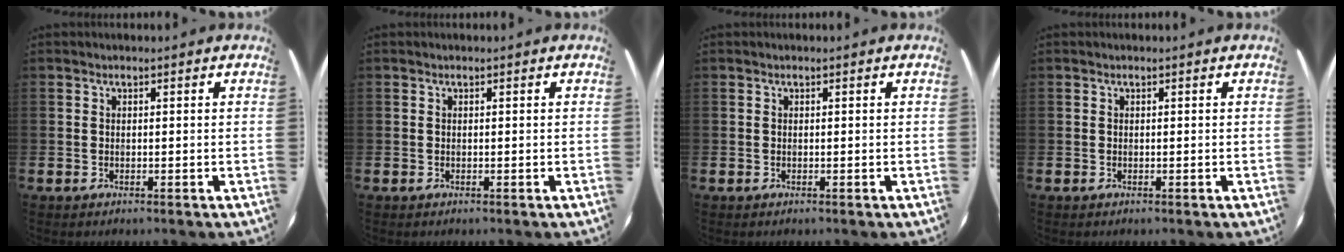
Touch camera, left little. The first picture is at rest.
{"total": 0.0}
{"total": 0.0}
{"total": 0.0}